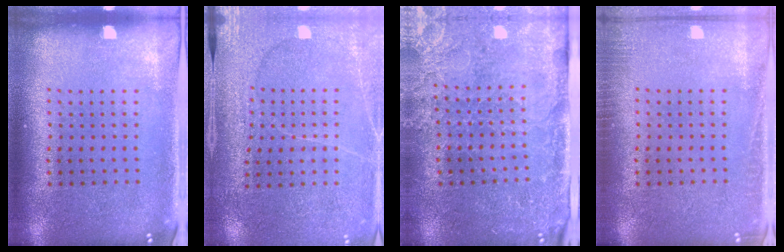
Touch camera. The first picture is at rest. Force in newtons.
{"total": 2.9, "press": 2.9, "slide": 0.2}
{"total": 3.4, "press": 3.4, "slide": 0.6}
{"total": 1.4, "press": 1.4, "slide": 0.4}